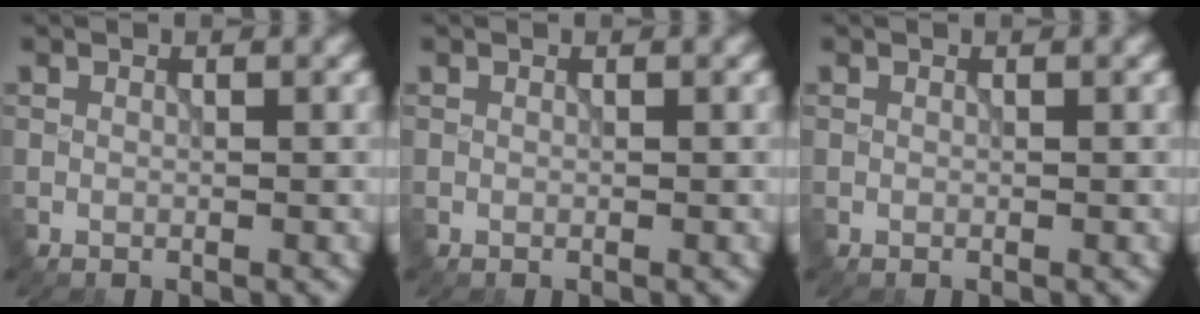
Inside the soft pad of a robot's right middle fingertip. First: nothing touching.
{"total": 0.0}
{"total": 0.0}